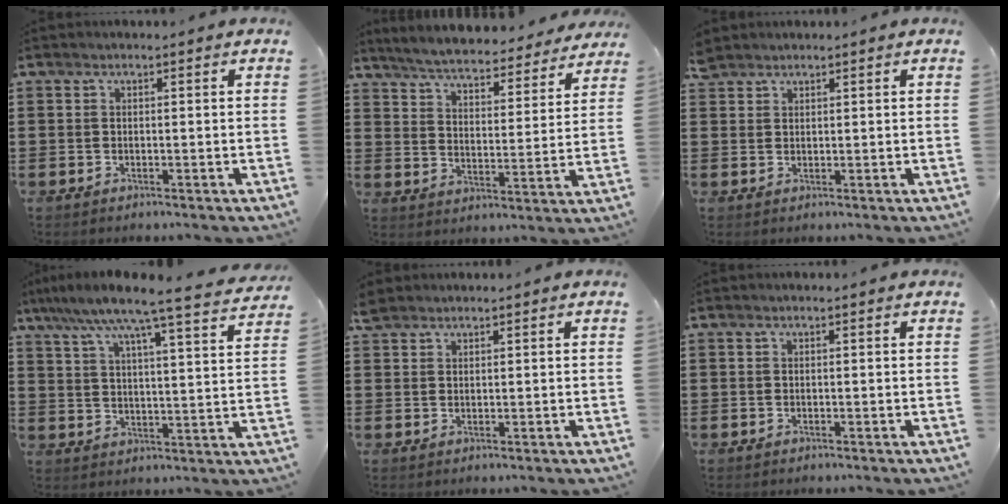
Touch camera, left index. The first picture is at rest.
{"total": 5.2, "force": [5.1, -0.2, 0.9], "torque": [-0.045, -0.041, 0.085]}
{"total": 2.0, "force": [1.9, 0.7, 0.2], "torque": [-0.008, 0.002, 0.038]}
{"total": 8.1, "force": [6.9, -0.3, 4.1], "torque": [-0.107, -0.041, 0.112]}
{"total": 2.1, "force": [1.9, 0.9, 0.5], "torque": [-0.015, 0.005, 0.037]}
{"total": 0.0}